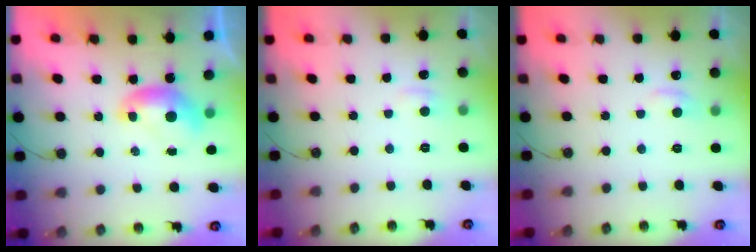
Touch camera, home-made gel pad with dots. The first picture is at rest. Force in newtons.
{"total": 1.2, "press": 0.9, "slide": 0.8}
{"total": 0.9, "press": 0.4, "slide": 0.8}